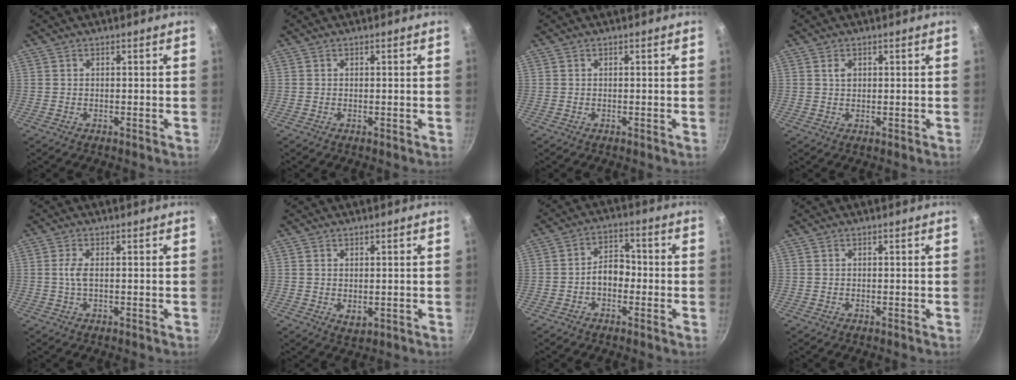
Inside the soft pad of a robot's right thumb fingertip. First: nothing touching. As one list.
[{"total": 0.0}, {"total": 0.0}, {"total": 1.8, "force": [0.6, 1.3, 1.1], "torque": [-0.014, -0.001, 0.010]}, {"total": 2.5, "force": [0.1, 0.7, 2.4], "torque": [-0.059, 0.002, 0.001]}, {"total": 2.3, "force": [0.3, 1.5, 1.7], "torque": [-0.026, -0.008, 0.007]}, {"total": 5.9, "force": [-1.5, 4.1, 3.9], "torque": [-0.031, 0.028, -0.034]}, {"total": 0.0}]